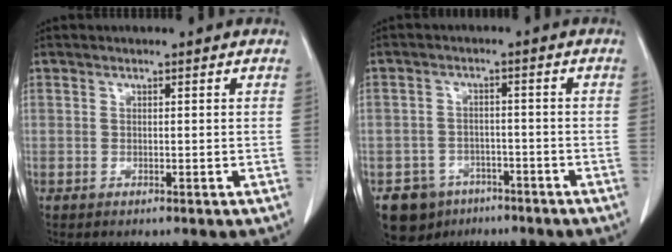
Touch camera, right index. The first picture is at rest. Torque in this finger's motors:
{"motor_torque": [-0.32, -0.01, -0.89, -0.20]}